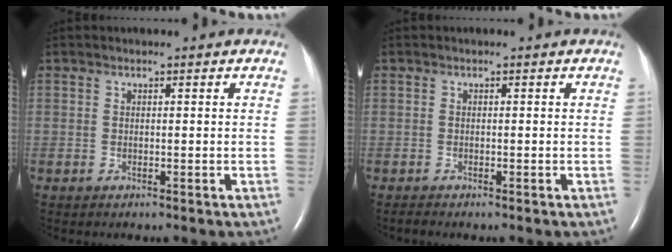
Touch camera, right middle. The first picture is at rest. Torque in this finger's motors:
{"motor_torque": [0.14, -0.10, -0.04, -0.01]}